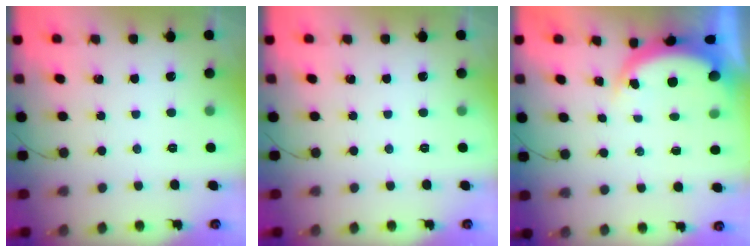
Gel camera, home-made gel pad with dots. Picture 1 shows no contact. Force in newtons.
{"total": 0.0}
{"total": 5.5, "press": 5.5, "slide": 0.4}